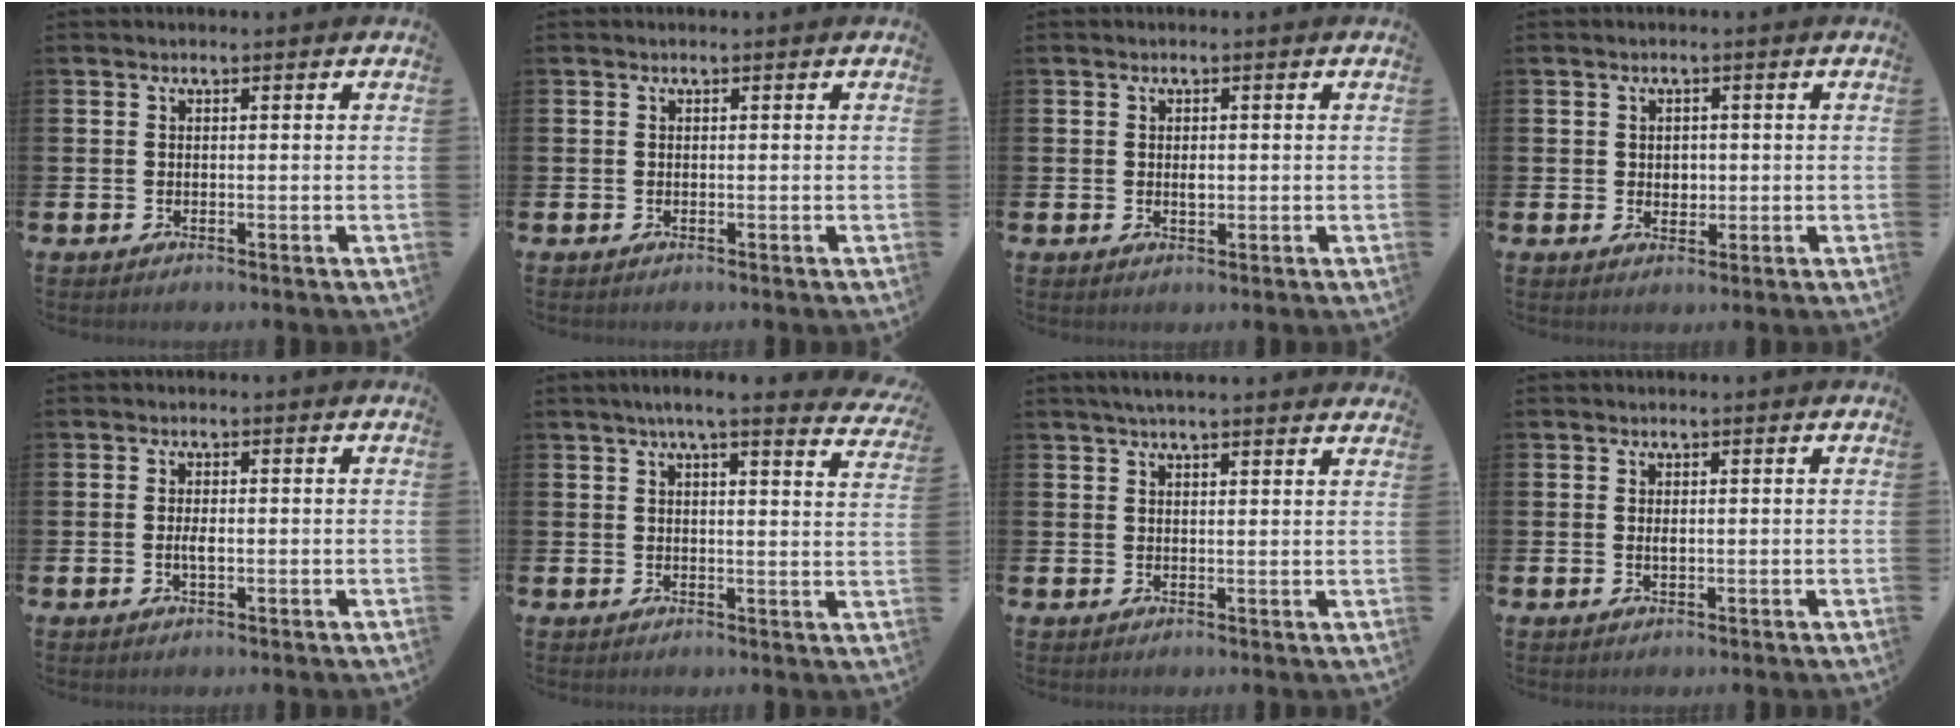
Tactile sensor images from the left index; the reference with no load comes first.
{"total": 0.0}
{"total": 1.1, "force": [0.2, 0.6, 0.9], "torque": [-0.004, -0.001, -0.001]}
{"total": 1.7, "force": [0.5, 1.5, 0.6], "torque": [0.007, 0.002, 0.003]}
{"total": 1.8, "force": [-0.2, 0.7, 1.6], "torque": [-0.024, -0.001, -0.006]}
{"total": 4.8, "force": [4.2, 0.0, 2.2], "torque": [-0.033, -0.023, 0.067]}
{"total": 3.1, "force": [3.0, 0.0, 1.0], "torque": [-0.019, -0.008, 0.052]}
{"total": 0.5, "force": [0.1, 0.3, 0.4], "torque": [-0.003, -0.001, 0.001]}